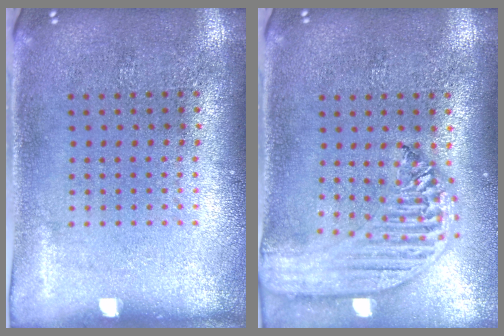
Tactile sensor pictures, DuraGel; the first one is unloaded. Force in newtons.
{"total": 2.6, "press": 2.1, "slide": 1.4}